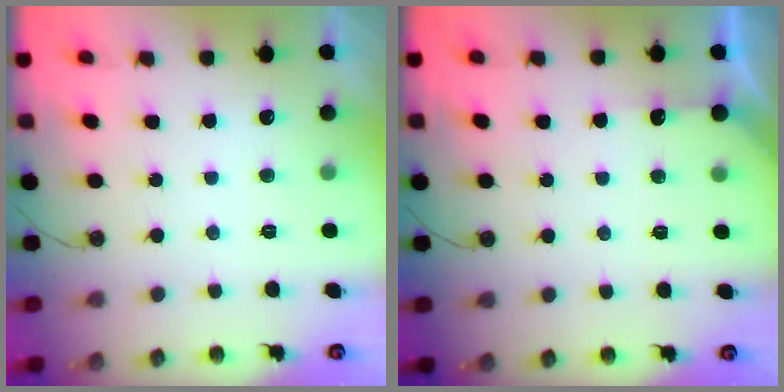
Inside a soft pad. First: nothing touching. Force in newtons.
{"total": 4.1, "press": 4.0, "slide": 0.6}